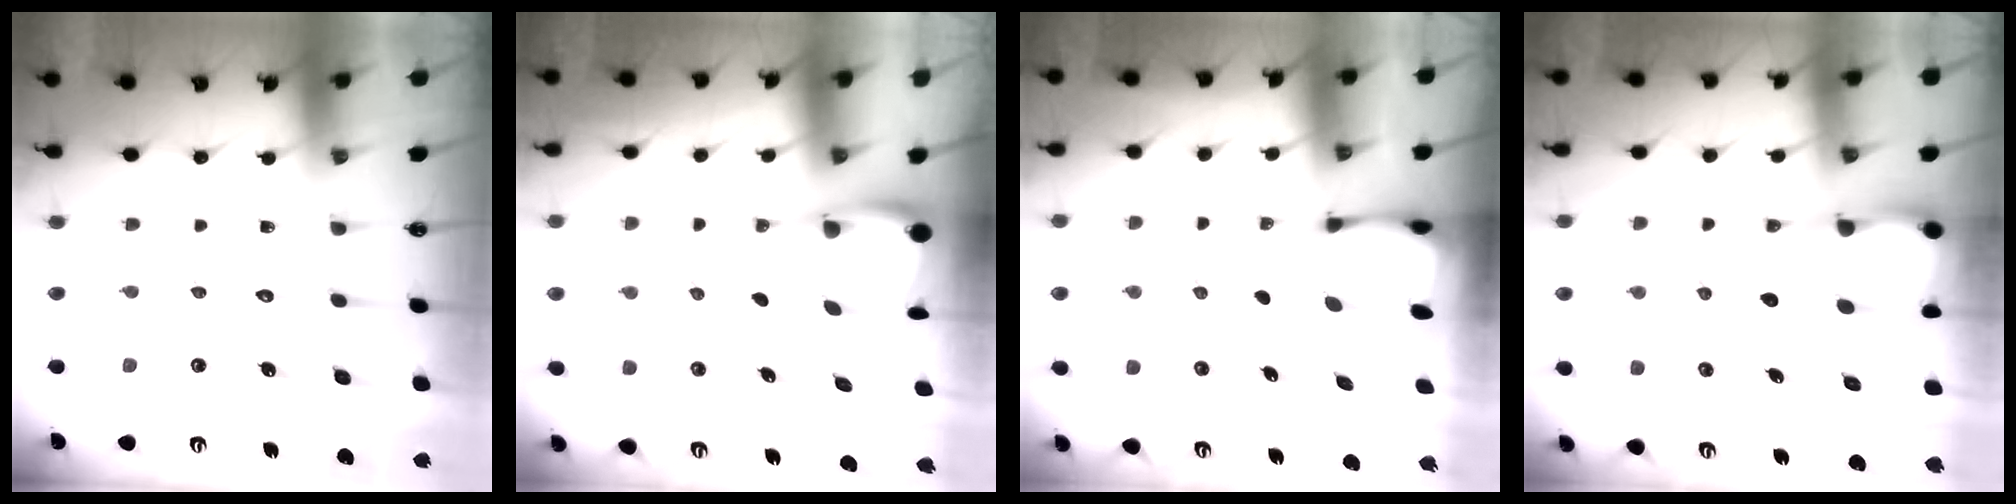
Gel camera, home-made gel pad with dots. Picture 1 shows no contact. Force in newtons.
{"total": 3.9, "press": 3.9, "slide": 0.4}
{"total": 3.0, "press": 3.0, "slide": 0.3}
{"total": 7.4, "press": 7.3, "slide": 1.0}